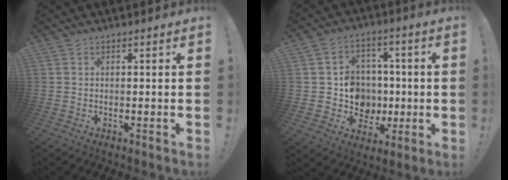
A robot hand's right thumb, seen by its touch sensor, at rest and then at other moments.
{"total": 11.8, "force": [-1.0, 11.2, 3.5], "torque": [-0.034, 0.014, 0.000]}